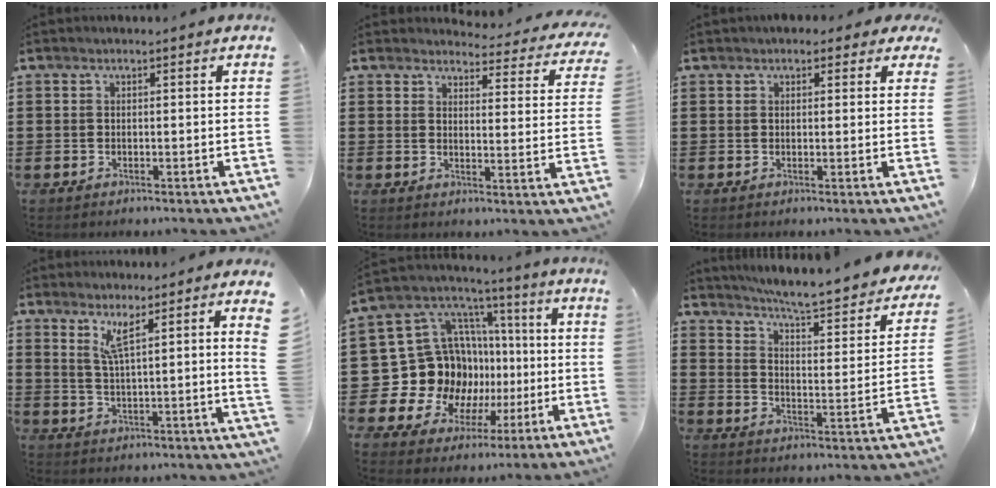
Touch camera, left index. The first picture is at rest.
{"total": 3.5, "force": [3.3, 0.5, 0.9], "torque": [-0.027, -0.026, 0.054]}
{"total": 1.8, "force": [1.3, 1.1, 0.7], "torque": [-0.011, 0.007, 0.021]}
{"total": 5.8, "force": [4.3, -0.5, 3.8], "torque": [-0.076, -0.022, 0.071]}
{"total": 17.5, "force": [-2.0, 16.0, 6.8], "torque": [-0.173, -0.033, 0.007]}
{"total": 5.7, "force": [5.2, -0.6, 2.4], "torque": [-0.064, -0.049, 0.078]}